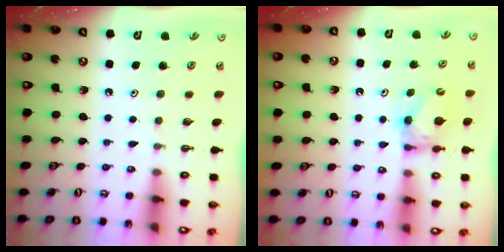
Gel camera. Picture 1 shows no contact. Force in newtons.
{"total": 6.7, "press": 6.7, "slide": 0.3}